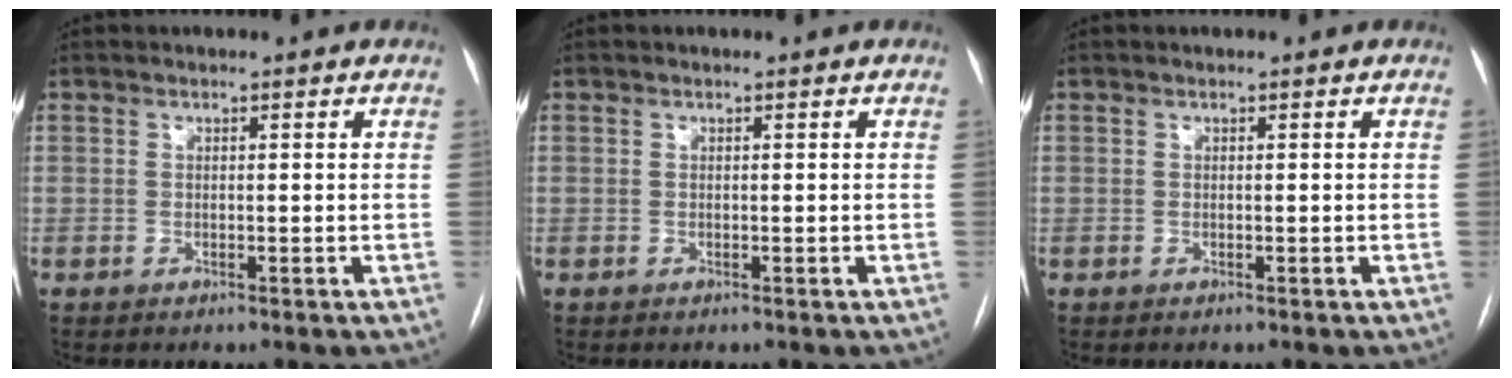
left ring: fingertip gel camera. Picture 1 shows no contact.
{"total": 0.0}
{"total": 0.0}